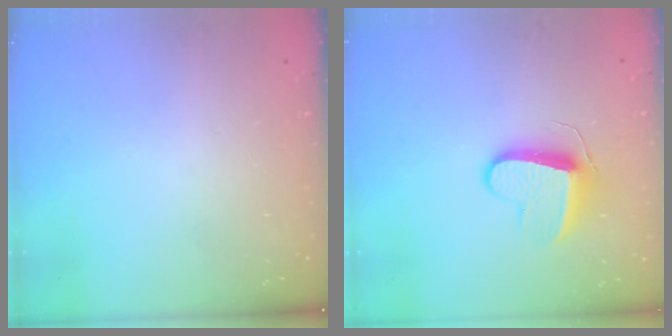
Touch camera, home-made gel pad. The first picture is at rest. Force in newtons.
{"total": 9.3, "press": 9.3, "slide": 0.5}